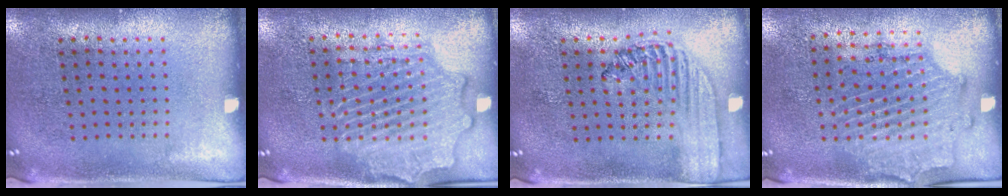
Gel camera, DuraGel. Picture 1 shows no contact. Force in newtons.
{"total": 2.3, "press": 2.3, "slide": 0.3}
{"total": 1.5, "press": 1.4, "slide": 0.5}
{"total": 1.7, "press": 1.4, "slide": 0.9}